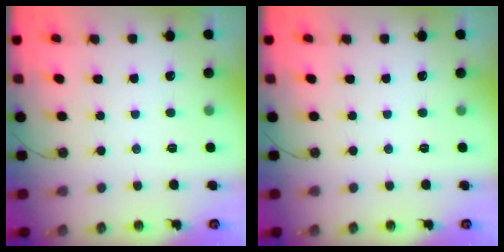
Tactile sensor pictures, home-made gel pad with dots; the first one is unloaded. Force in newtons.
{"total": 0.0}